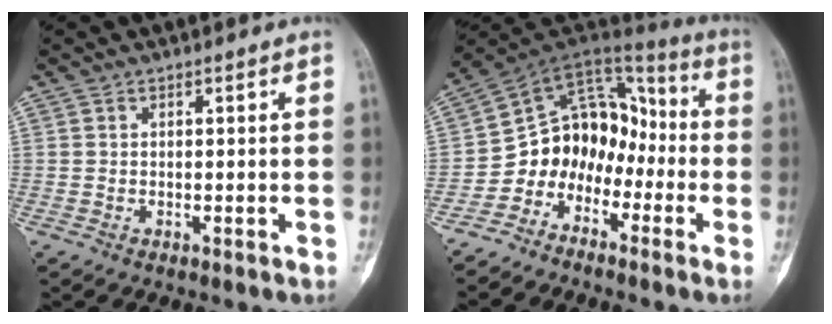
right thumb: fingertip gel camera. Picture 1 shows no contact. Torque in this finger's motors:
{"motor_torque": [0.25, 0.17, 0.72, -0.63, 0.04]}